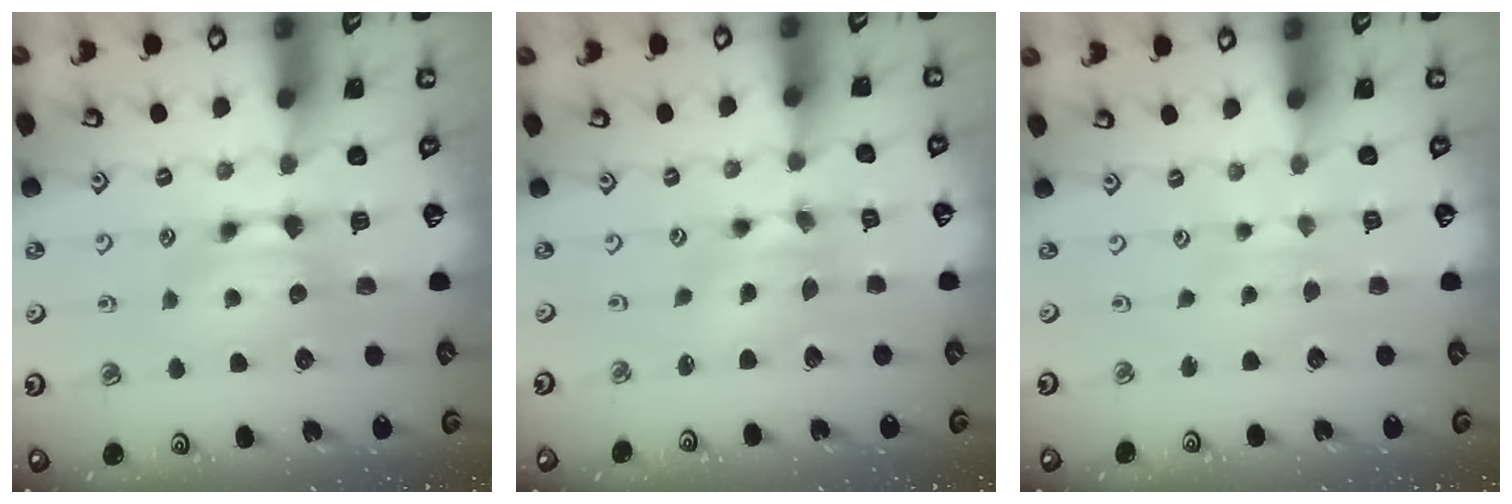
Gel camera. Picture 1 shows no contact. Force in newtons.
{"total": 2.6, "press": 2.1, "slide": 1.6}
{"total": 2.8, "press": 2.8, "slide": 0.2}